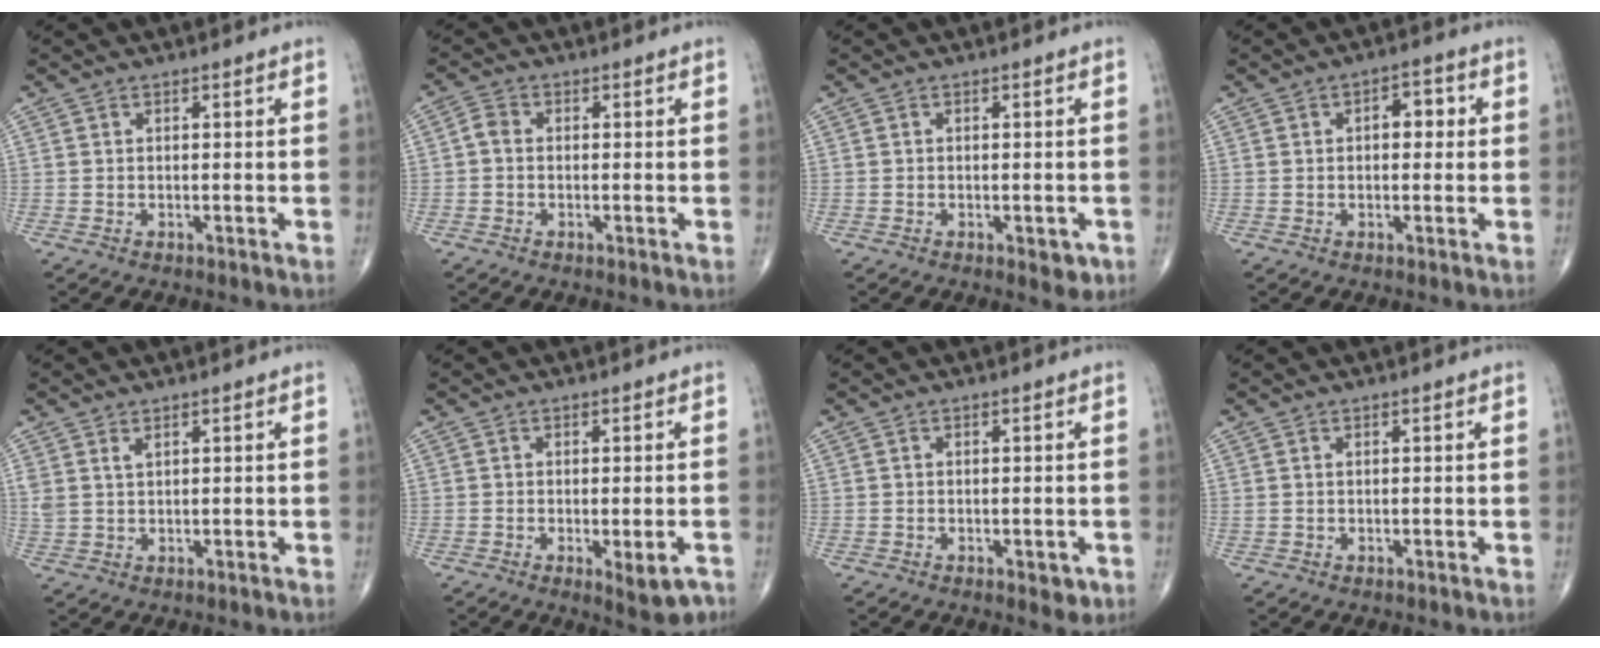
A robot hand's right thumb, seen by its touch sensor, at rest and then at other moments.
{"total": 2.0, "force": [-0.3, 1.5, 1.4], "torque": [-0.024, 0.006, -0.014]}
{"total": 2.7, "force": [-1.1, 1.4, 2.1], "torque": [-0.013, 0.000, -0.012]}
{"total": 4.5, "force": [0.6, 2.6, 3.6], "torque": [-0.032, 0.012, 0.003]}
{"total": 2.2, "force": [1.3, 1.0, 1.4], "torque": [-0.033, 0.001, 0.035]}
{"total": 5.3, "force": [-2.1, 1.8, 4.5], "torque": [-0.056, -0.003, -0.023]}
{"total": 2.4, "force": [-0.9, 1.3, 1.8], "torque": [-0.011, 0.000, -0.010]}
{"total": 0.0}